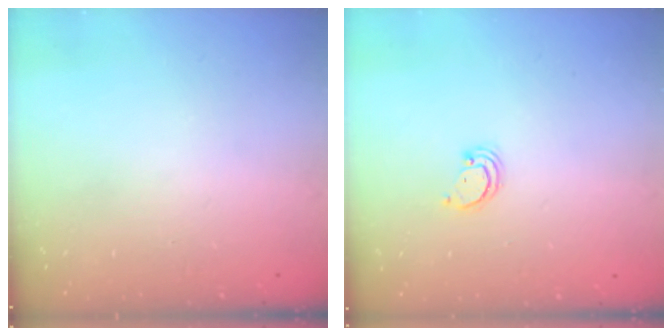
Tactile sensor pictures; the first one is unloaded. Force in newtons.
{"total": 2.4, "press": 2.4, "slide": 0.2}